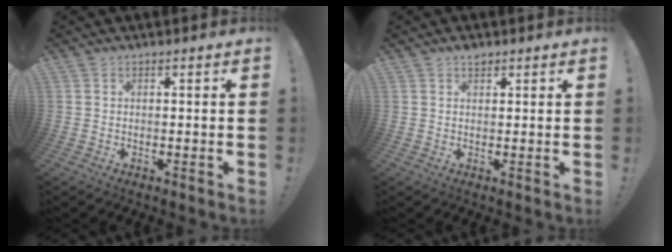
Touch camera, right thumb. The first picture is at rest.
{"total": 1.6, "force": [1.3, 0.9, 0.5], "torque": [0.002, -0.006, 0.021]}